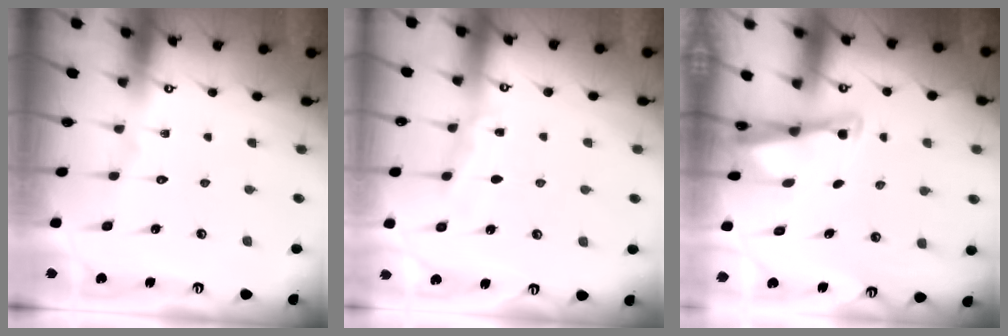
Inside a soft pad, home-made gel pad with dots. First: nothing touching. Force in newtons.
{"total": 5.1, "press": 5.0, "slide": 0.7}
{"total": 2.5, "press": 2.5, "slide": 0.1}